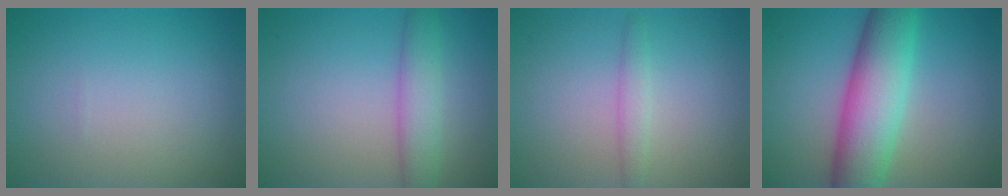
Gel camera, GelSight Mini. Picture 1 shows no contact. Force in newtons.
{"total": 3.7, "press": 3.6, "slide": 0.2}
{"total": 1.5, "press": 1.5, "slide": 0.1}
{"total": 9.1, "press": 9.1, "slide": 0.2}